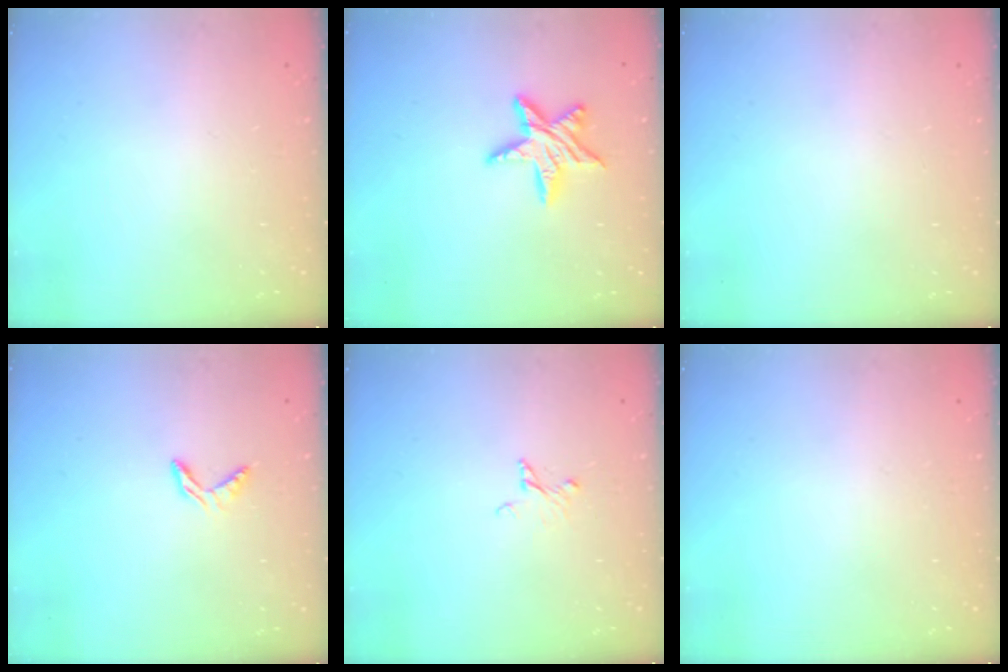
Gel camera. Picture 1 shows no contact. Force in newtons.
{"total": 11.3, "press": 11.2, "slide": 0.7}
{"total": 0.0}
{"total": 4.2, "press": 4.2, "slide": 0.3}
{"total": 2.8, "press": 2.7, "slide": 0.3}
{"total": 0.0}